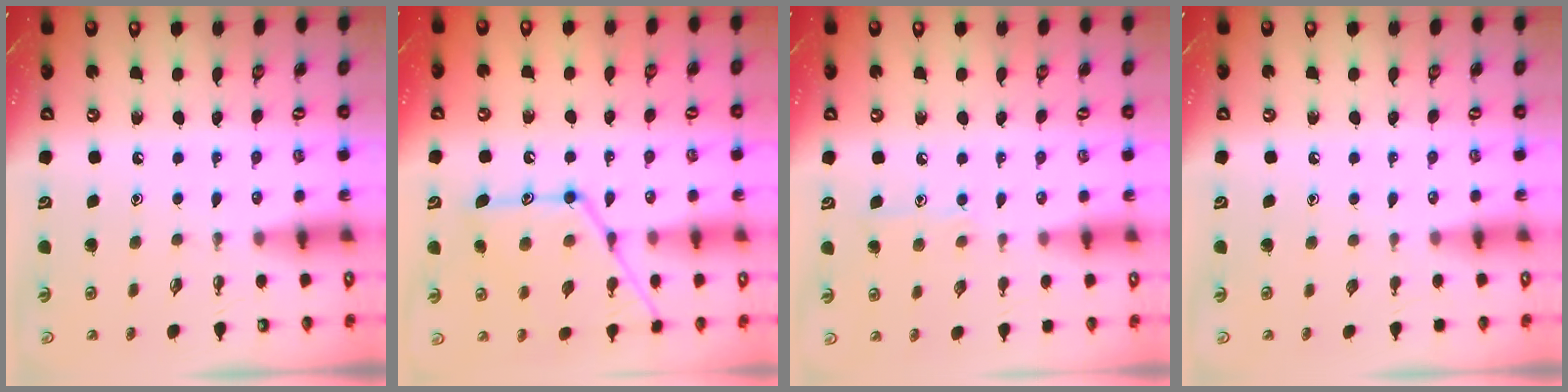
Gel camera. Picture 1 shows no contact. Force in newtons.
{"total": 17.9, "press": 17.8, "slide": 1.4}
{"total": 6.9, "press": 6.9, "slide": 0.3}
{"total": 0.0}